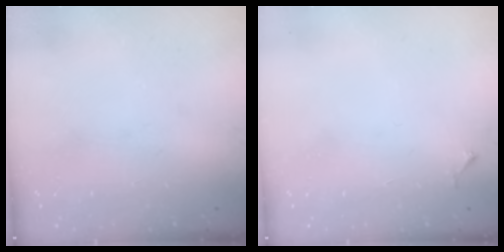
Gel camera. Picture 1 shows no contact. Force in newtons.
{"total": 4.5, "press": 4.5, "slide": 0.6}